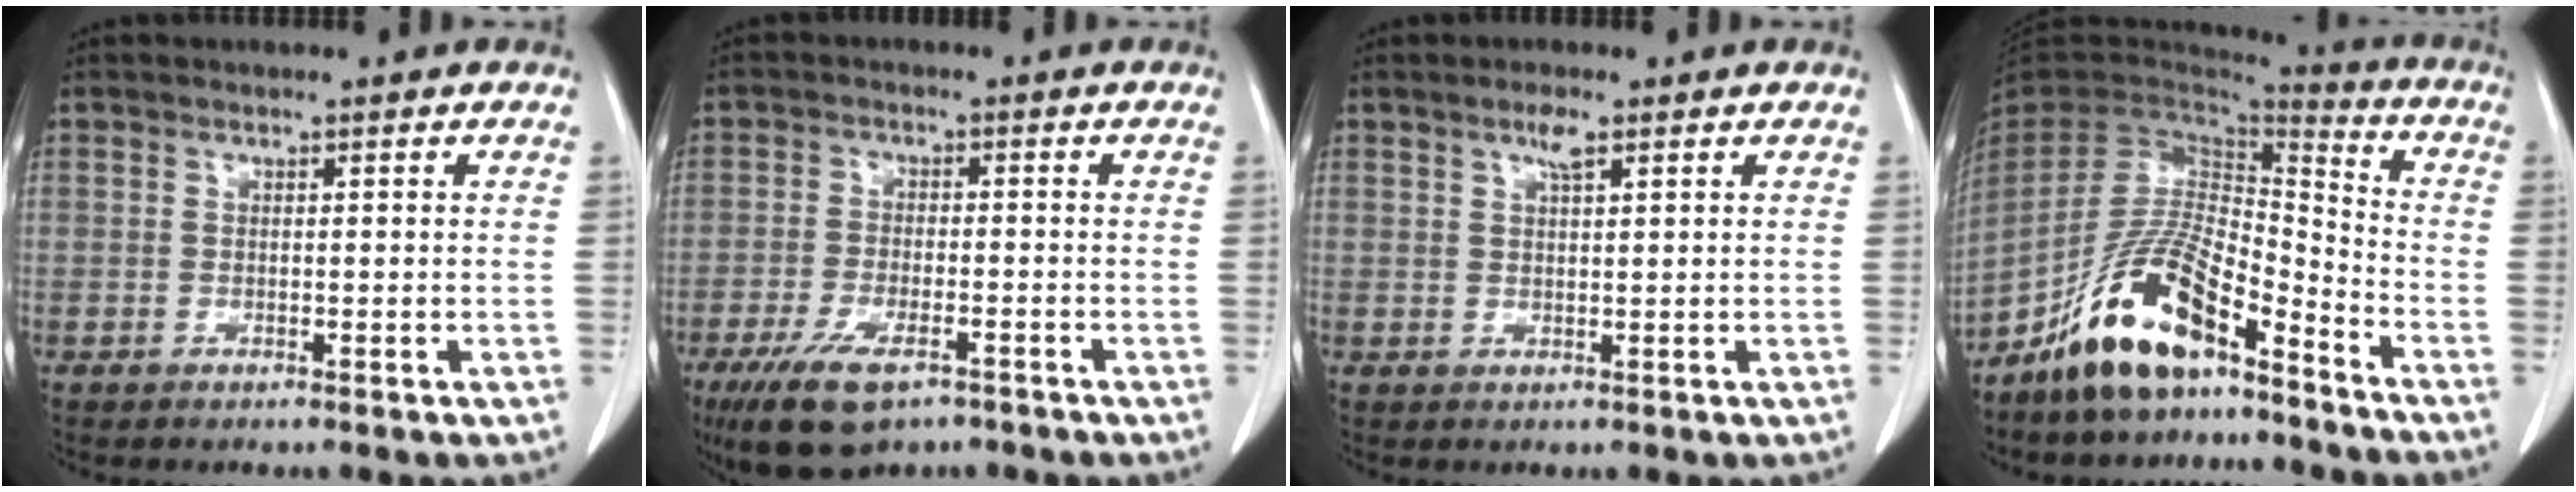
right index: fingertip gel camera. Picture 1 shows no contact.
{"total": 9.0, "force": [-5.8, 3.3, 6.1], "torque": [-0.118, -0.015, -0.097]}
{"total": 2.4, "force": [1.5, 0.5, 1.8], "torque": [-0.035, 0.004, 0.026]}
{"total": 14.2, "force": [-9.8, 3.9, 9.5], "torque": [-0.194, 0.010, -0.182]}